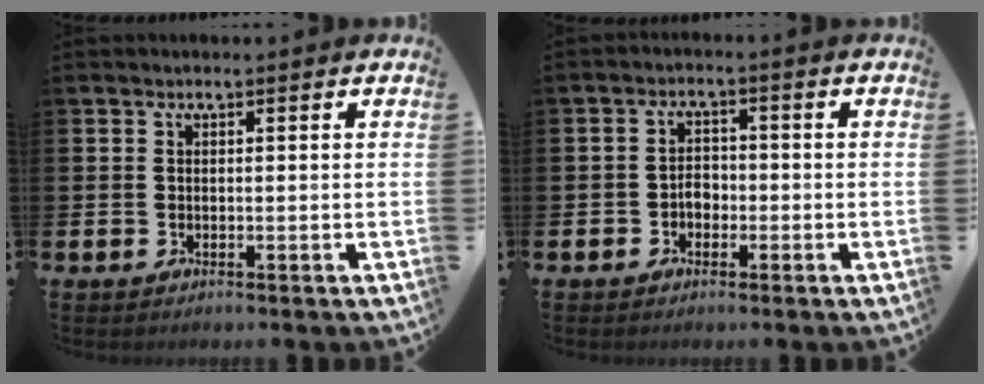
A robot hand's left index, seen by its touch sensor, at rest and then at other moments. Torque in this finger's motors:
{"motor_torque": [0.19, 0.31, -0.01, 0.01]}